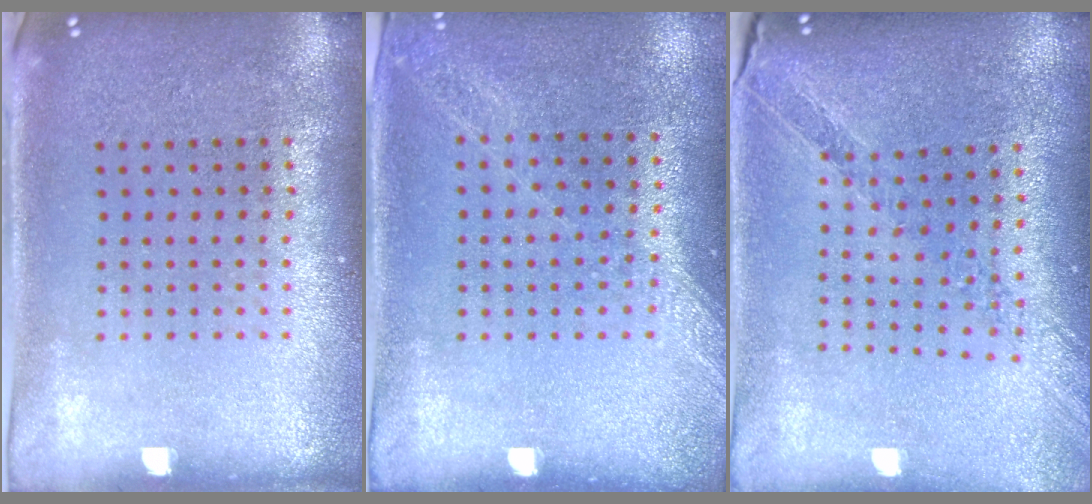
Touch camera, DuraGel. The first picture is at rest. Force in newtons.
{"total": 1.2, "press": 1.2, "slide": 0.2}
{"total": 0.9, "press": 0.9, "slide": 0.3}